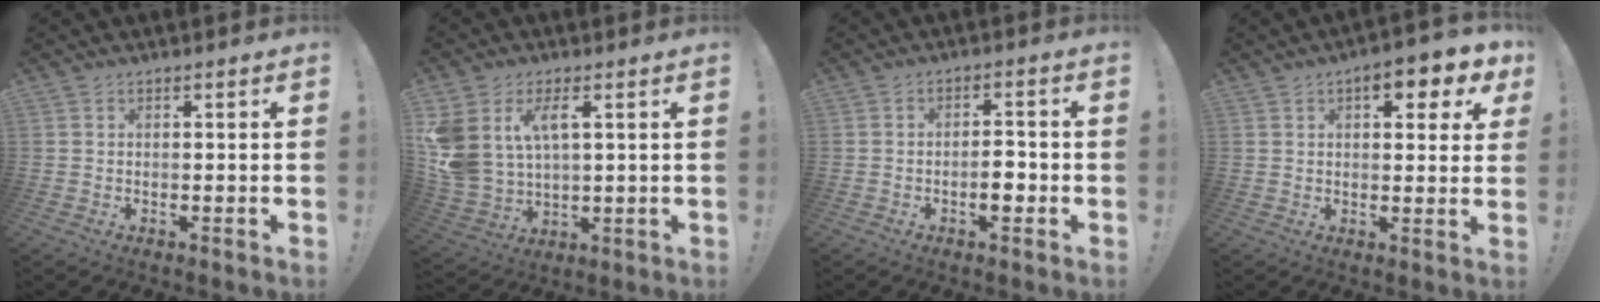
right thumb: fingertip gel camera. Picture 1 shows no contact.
{"total": 10.4, "force": [4.7, 6.2, 6.8], "torque": [-0.148, -0.020, 0.091]}
{"total": 5.2, "force": [-1.9, 2.4, 4.2], "torque": [-0.060, 0.010, -0.033]}
{"total": 7.9, "force": [3.9, 3.4, 6.0], "torque": [-0.065, -0.013, 0.060]}